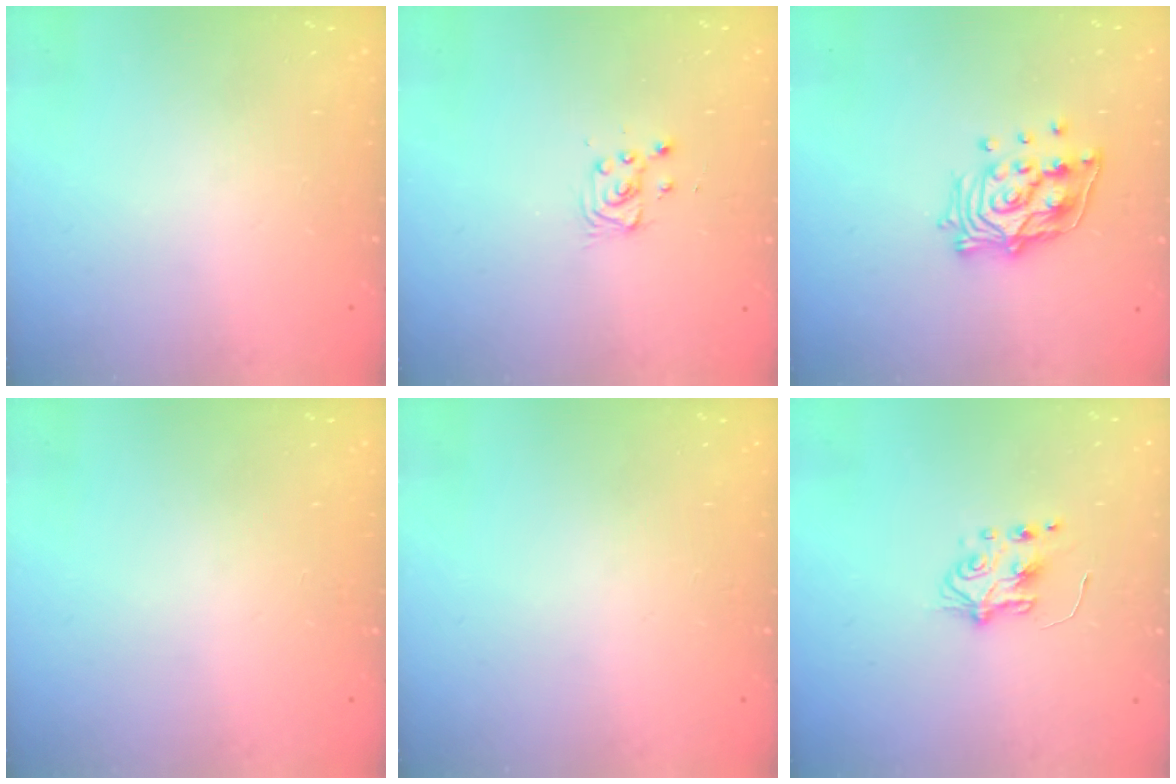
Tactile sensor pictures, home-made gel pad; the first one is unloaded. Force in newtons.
{"total": 2.8, "press": 2.8, "slide": 0.4}
{"total": 13.8, "press": 13.7, "slide": 1.6}
{"total": 0.0}
{"total": 0.0}
{"total": 5.8, "press": 5.8, "slide": 0.6}